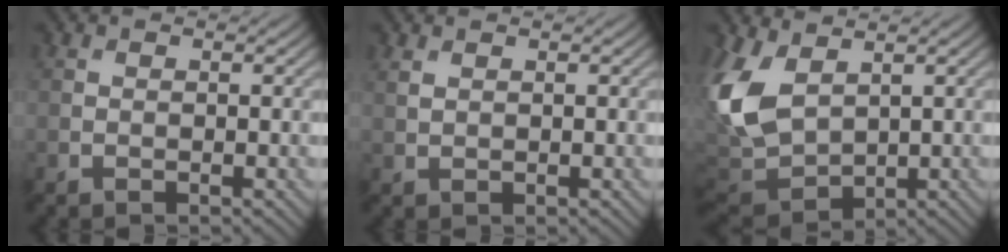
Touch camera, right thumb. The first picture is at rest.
{"total": 1.0, "force": [0.7, 0.4, 0.5], "torque": [-0.020, -0.001, 0.019]}
{"total": 9.5, "force": [2.7, 6.0, 6.9], "torque": [-0.203, 0.001, 0.051]}